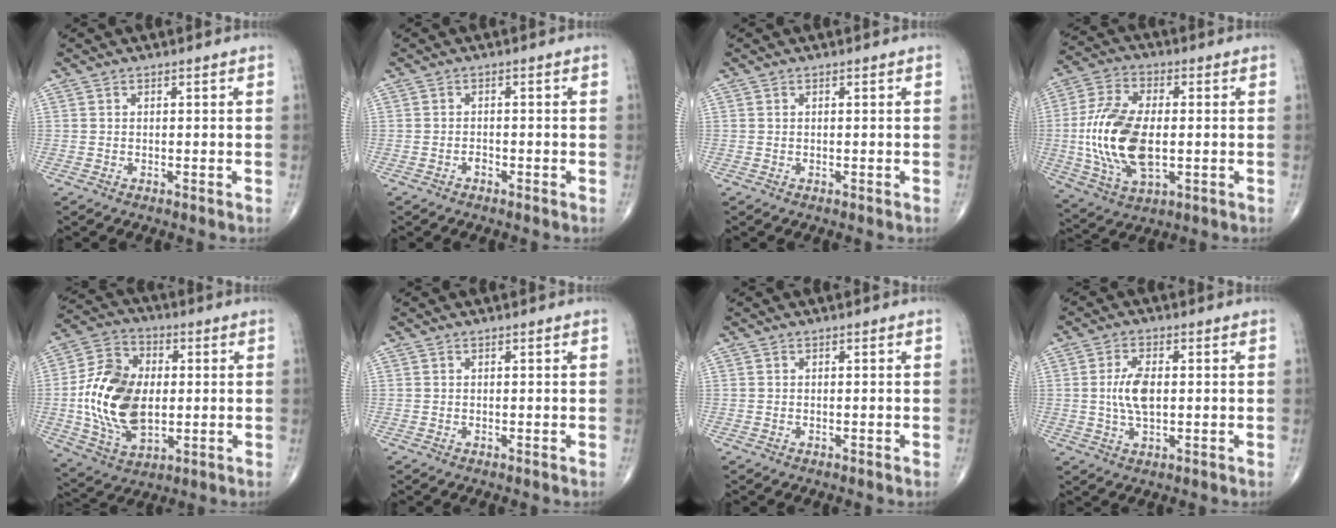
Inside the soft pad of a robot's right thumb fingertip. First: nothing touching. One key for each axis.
{"total": 0.9, "fx": -0.7, "fy": 0.5, "fz": 0.3, "tx": -0.002, "ty": 0.004, "tz": -0.014}
{"total": 0.0}
{"total": 17.0, "fx": -1.0, "fy": 8.9, "fz": 14.5, "tx": -0.294, "ty": 0.000, "tz": -0.016}
{"total": 18.0, "fx": -0.3, "fy": 11.4, "fz": 13.9, "tx": -0.247, "ty": 0.007, "tz": -0.001}
{"total": 0.0}
{"total": 0.0}
{"total": 6.3, "fx": 0.3, "fy": 3.0, "fz": 5.5, "tx": -0.111, "ty": 0.000, "tz": 0.003}